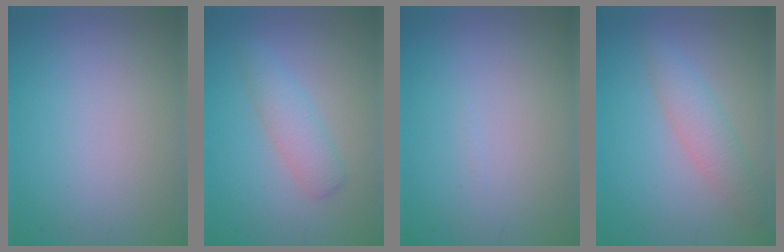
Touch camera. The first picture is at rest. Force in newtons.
{"total": 2.6, "press": 2.6, "slide": 0.1}
{"total": 0.0}
{"total": 2.8, "press": 2.8, "slide": 0.0}